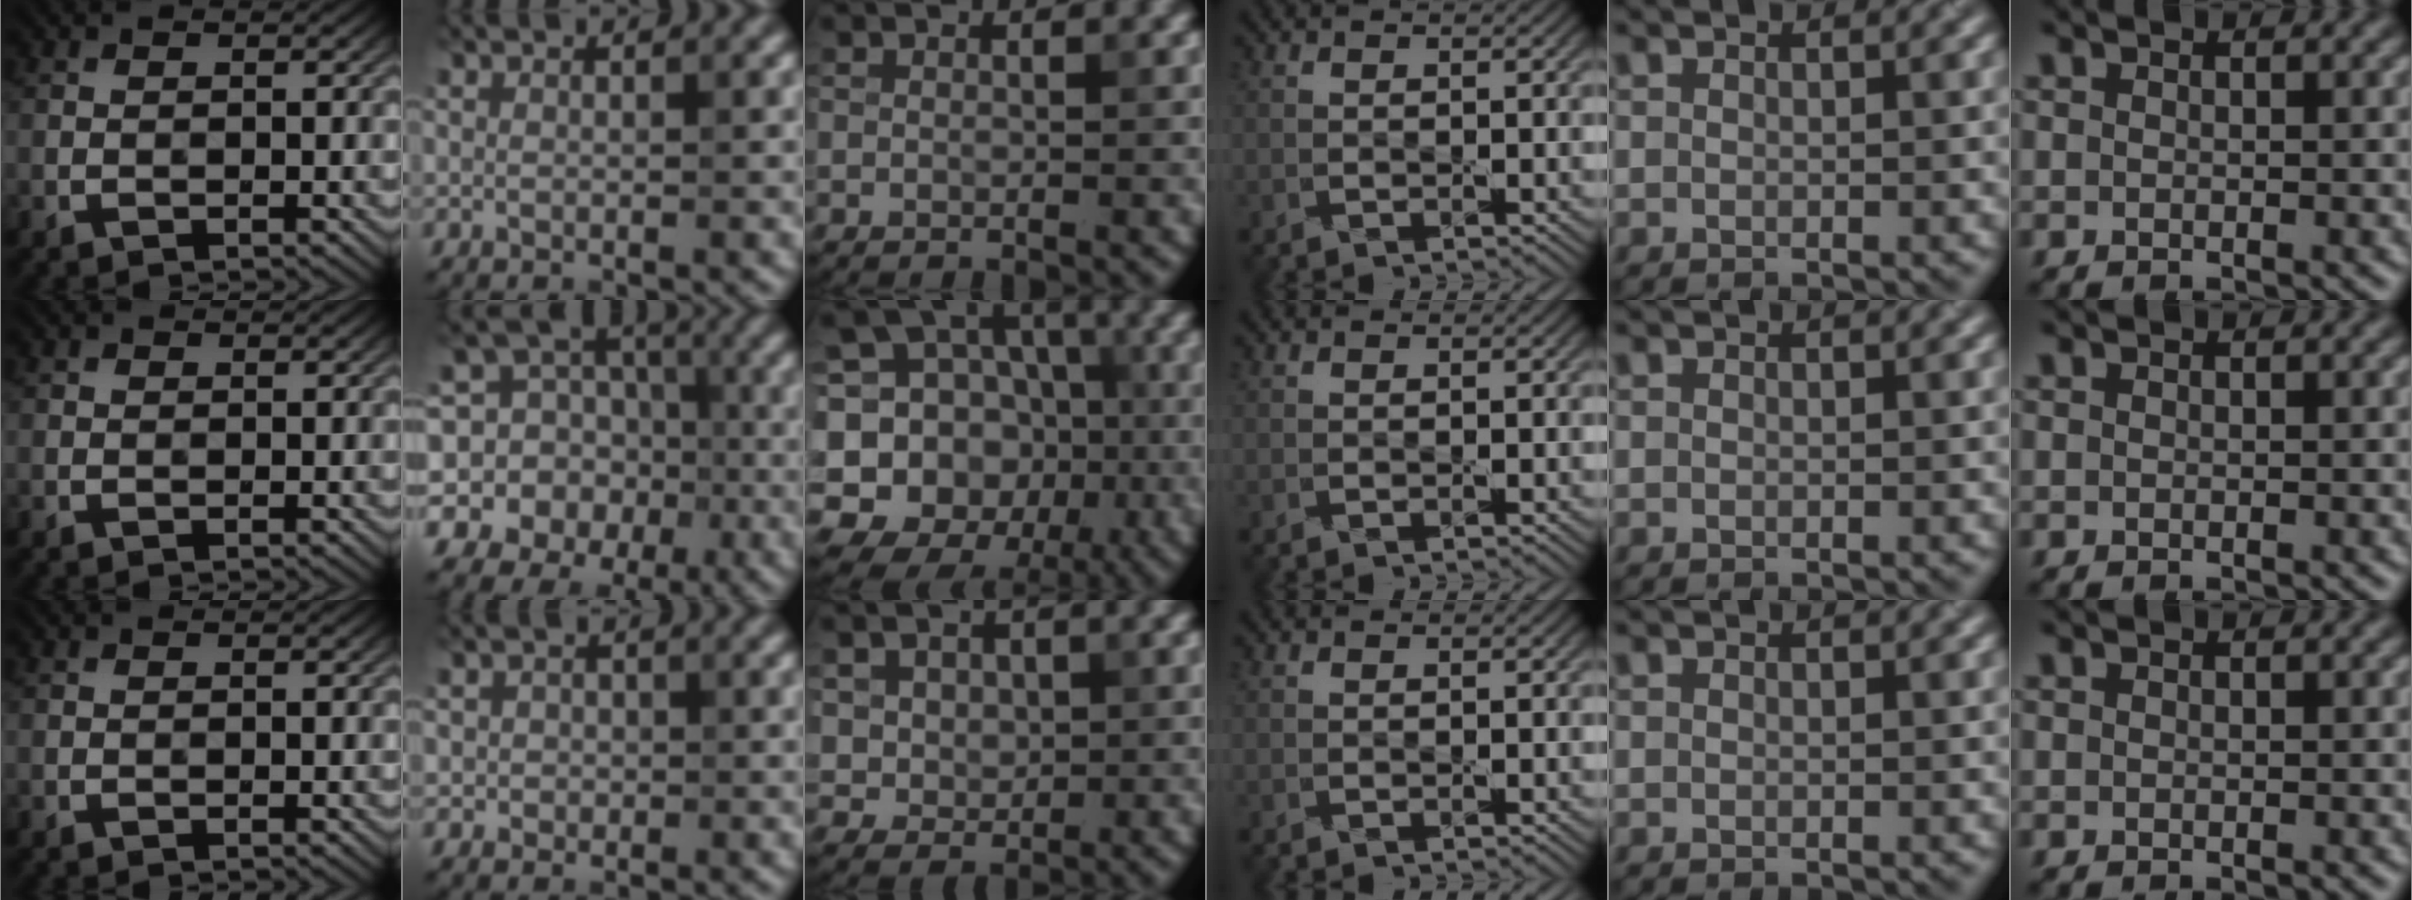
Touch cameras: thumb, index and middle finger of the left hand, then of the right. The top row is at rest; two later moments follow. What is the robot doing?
{"motion": "press", "object": "memory foam"}